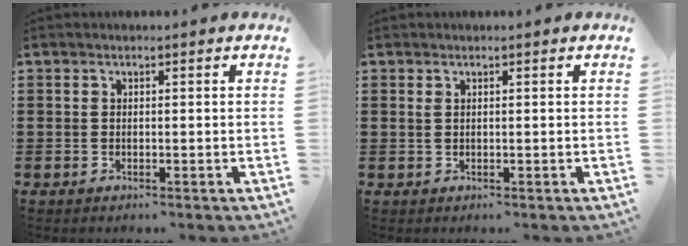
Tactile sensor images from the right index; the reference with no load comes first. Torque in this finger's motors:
{"motor_torque": [-0.23, 0.26, 0.02, 0.03]}